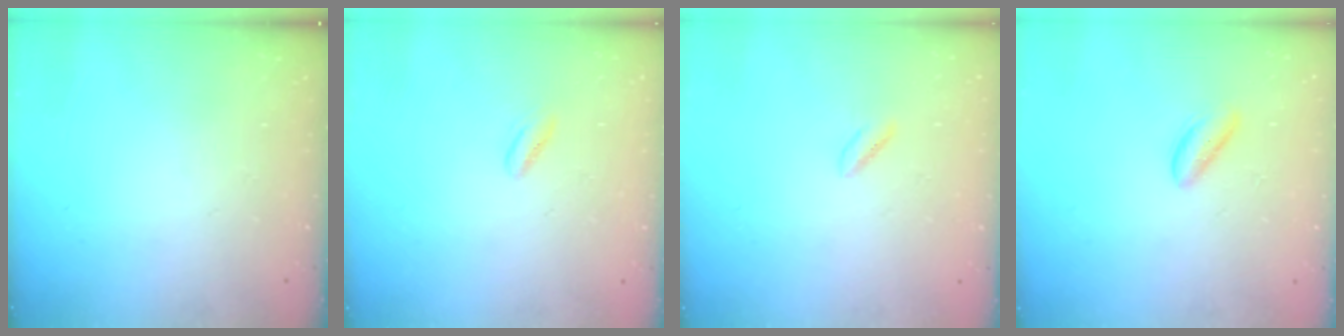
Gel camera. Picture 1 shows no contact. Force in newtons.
{"total": 2.9, "press": 2.7, "slide": 1.1}
{"total": 1.7, "press": 1.4, "slide": 1.0}
{"total": 1.9, "press": 1.9, "slide": 0.4}